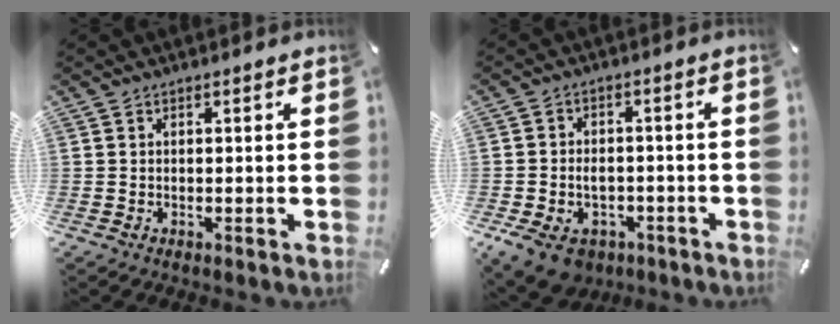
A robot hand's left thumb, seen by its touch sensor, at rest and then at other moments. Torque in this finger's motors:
{"motor_torque": [0.86, 1.93, 0.41, 0.29, 0.15]}